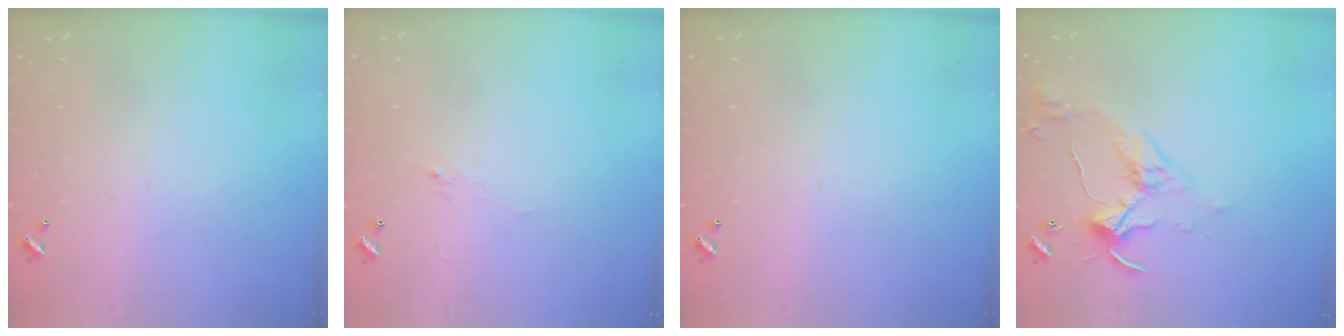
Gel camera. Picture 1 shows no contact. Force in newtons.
{"total": 1.2, "press": 0.8, "slide": 0.8}
{"total": 0.0}
{"total": 5.0, "press": 5.0, "slide": 0.5}